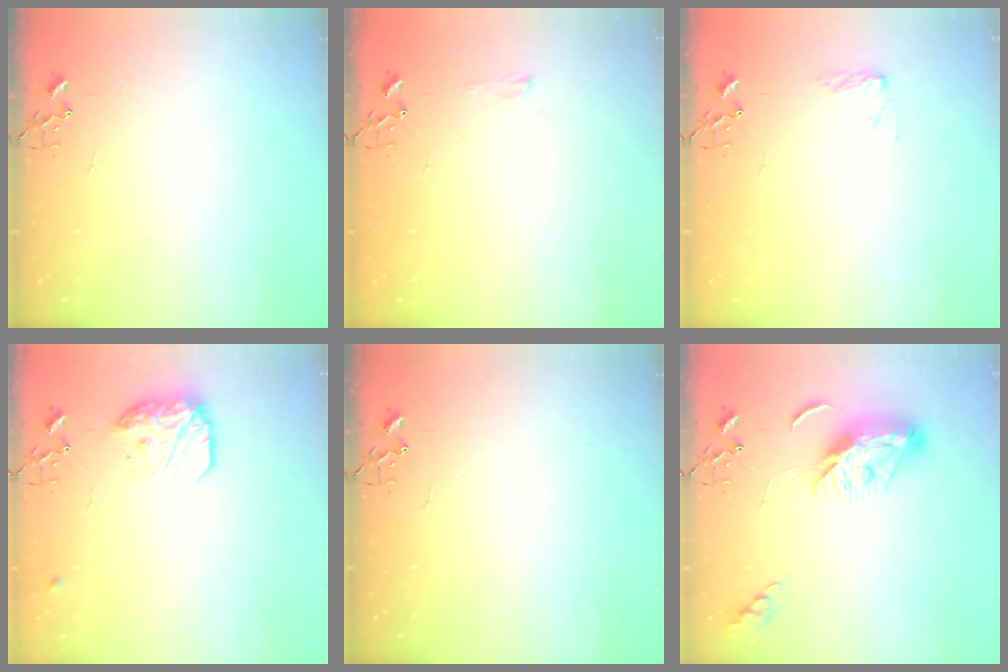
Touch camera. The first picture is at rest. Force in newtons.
{"total": 4.2, "press": 4.2, "slide": 0.6}
{"total": 7.2, "press": 7.2, "slide": 0.5}
{"total": 15.0, "press": 15.0, "slide": 1.2}
{"total": 0.0}
{"total": 9.5, "press": 9.5, "slide": 0.5}